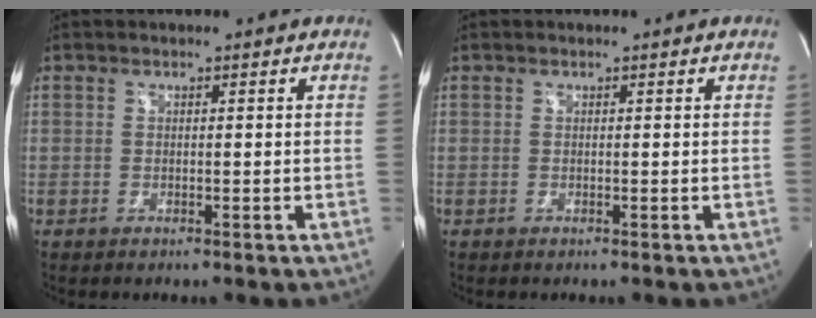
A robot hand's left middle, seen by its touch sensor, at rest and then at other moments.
{"total": 0.0}